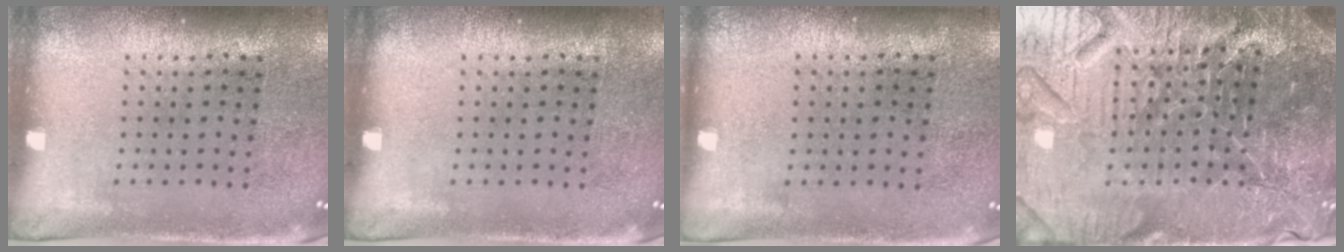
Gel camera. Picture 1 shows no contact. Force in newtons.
{"total": 0.0}
{"total": 0.0}
{"total": 6.6, "press": 5.9, "slide": 3.0}